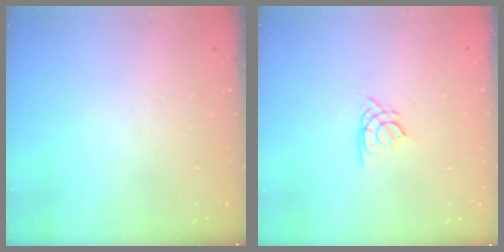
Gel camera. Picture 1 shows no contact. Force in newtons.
{"total": 2.2, "press": 2.1, "slide": 0.5}